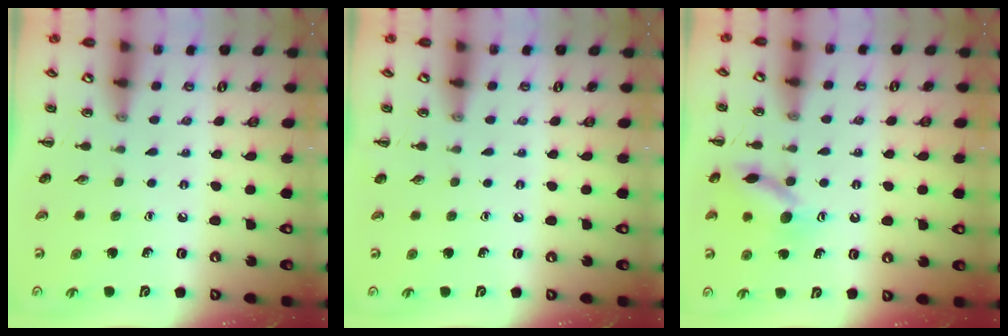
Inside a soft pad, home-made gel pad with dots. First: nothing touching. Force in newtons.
{"total": 0.0}
{"total": 12.5, "press": 12.5, "slide": 1.0}